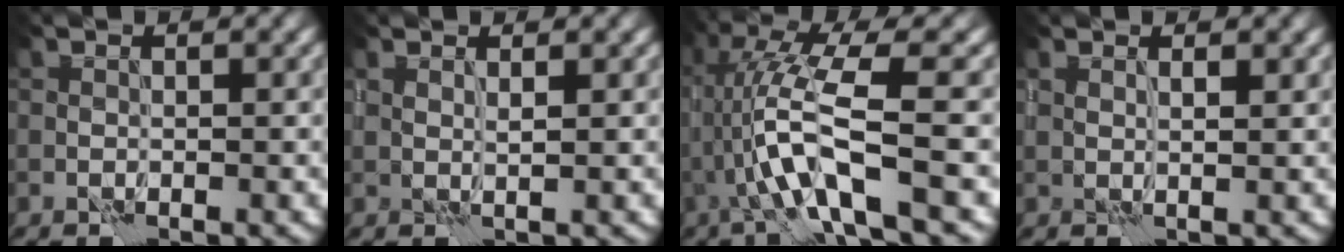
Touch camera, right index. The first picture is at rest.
{"total": 1.0, "force": [0.9, -0.2, 0.4], "torque": [-0.008, -0.006, 0.018]}
{"total": 7.5, "force": [-0.8, 0.9, 7.4], "torque": [-0.151, 0.013, -0.017]}
{"total": 1.4, "force": [1.0, 0.1, 0.9], "torque": [-0.015, -0.005, 0.022]}